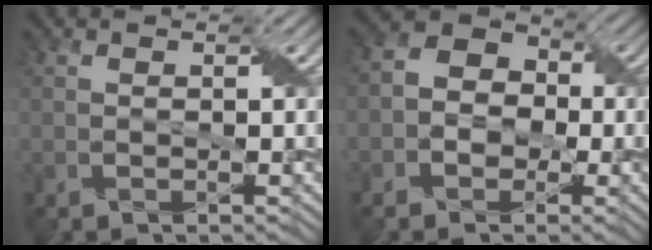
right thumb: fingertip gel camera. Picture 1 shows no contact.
{"total": 6.1, "force": [-1.1, 5.2, 3.0], "torque": [-0.052, 0.009, -0.040]}